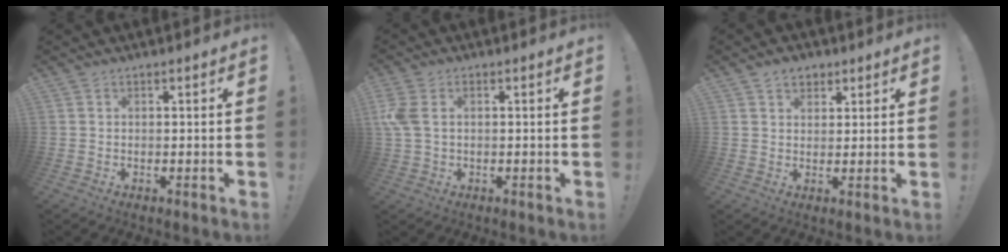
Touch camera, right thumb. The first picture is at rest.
{"total": 5.4, "force": [1.0, 3.5, 4.0], "torque": [-0.100, 0.003, 0.020]}
{"total": 4.6, "force": [2.8, 3.4, 1.3], "torque": [-0.006, -0.012, 0.049]}